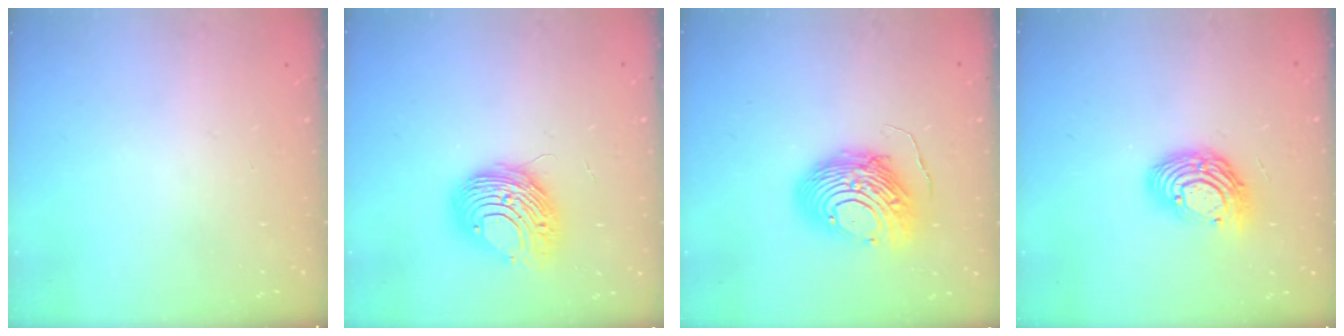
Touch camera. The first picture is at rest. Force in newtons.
{"total": 10.5, "press": 10.5, "slide": 1.3}
{"total": 12.6, "press": 12.6, "slide": 1.3}
{"total": 12.1, "press": 12.1, "slide": 1.0}